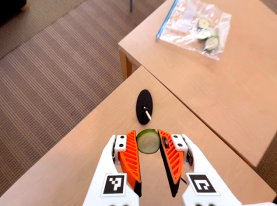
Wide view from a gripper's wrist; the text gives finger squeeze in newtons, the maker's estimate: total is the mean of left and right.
{"total": 8.4, "left": 8.0, "right": 8.8}